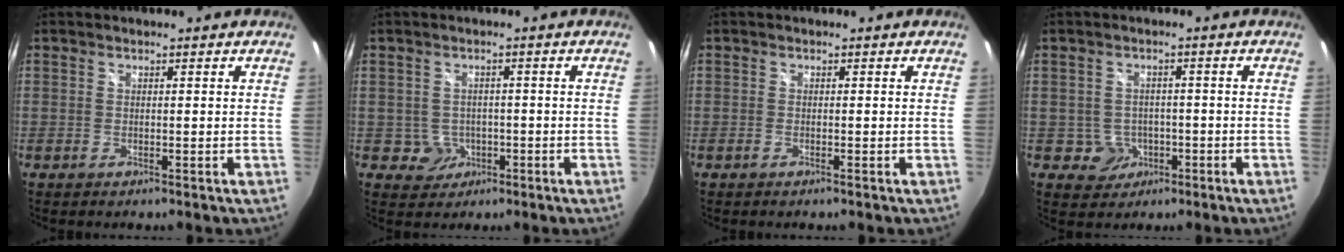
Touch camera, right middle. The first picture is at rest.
{"total": 3.5, "force": [-1.1, 3.3, 0.6], "torque": [-0.019, 0.007, -0.009]}
{"total": 0.7, "force": [-0.5, -0.2, 0.4], "torque": [-0.006, -0.001, -0.011]}
{"total": 4.1, "force": [-1.4, 3.8, 0.7], "torque": [-0.024, 0.009, -0.014]}